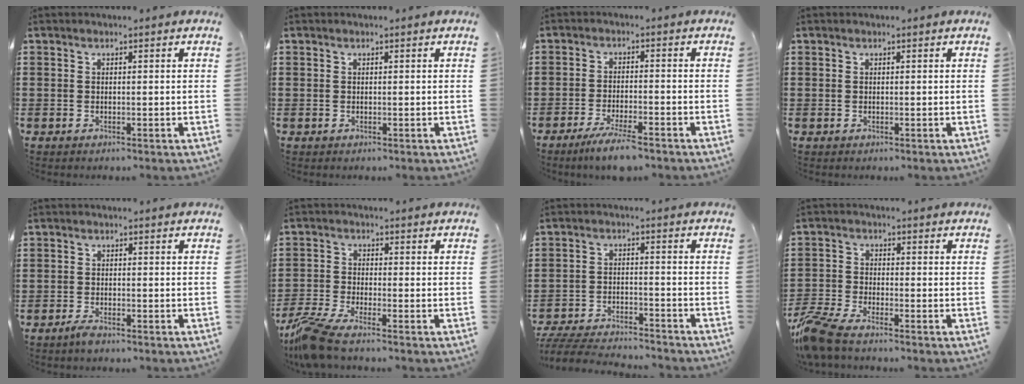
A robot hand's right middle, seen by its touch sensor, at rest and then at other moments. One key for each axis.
{"total": 0.0}
{"total": 5.0, "fx": -4.0, "fy": 0.3, "fz": 3.0, "tx": -0.060, "ty": -0.010, "tz": -0.074}
{"total": 0.0}
{"total": 1.9, "fx": -1.6, "fy": 0.6, "fz": 0.7, "tx": -0.023, "ty": 0.002, "tz": -0.035}
{"total": 6.4, "fx": -5.3, "fy": 0.9, "fz": 3.4, "tx": -0.101, "ty": -0.018, "tz": -0.111}
{"total": 6.0, "fx": -5.8, "fy": 0.5, "fz": 1.2, "tx": -0.035, "ty": 0.004, "tz": -0.119}
{"total": 6.7, "fx": -5.7, "fy": 1.4, "fz": 3.2, "tx": -0.094, "ty": -0.008, "tz": -0.118}